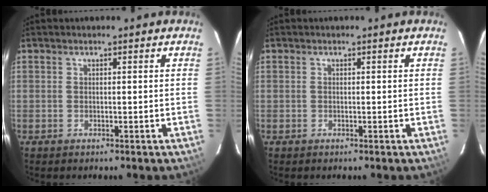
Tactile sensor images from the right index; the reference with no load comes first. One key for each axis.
{"total": 0.0}